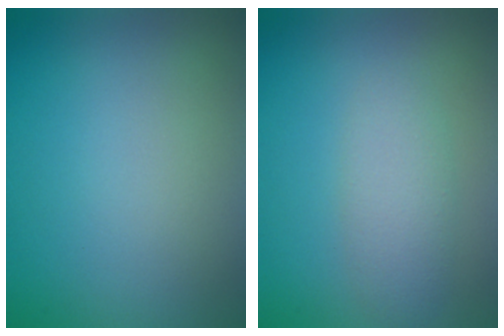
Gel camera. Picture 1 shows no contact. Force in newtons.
{"total": 2.6, "press": 2.6, "slide": 0.1}